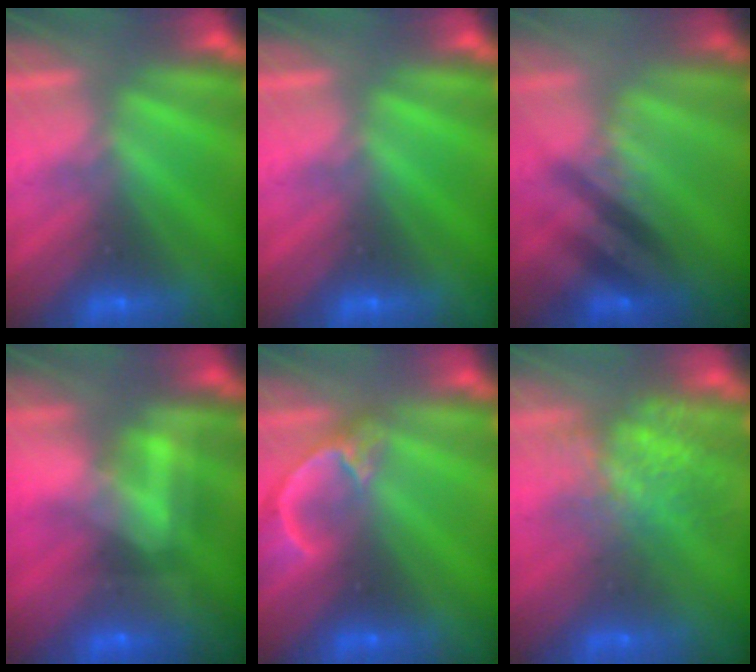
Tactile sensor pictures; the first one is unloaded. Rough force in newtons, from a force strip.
{"total": 0.0}
{"total": 2.5}
{"total": 4.8}
{"total": 5.0}
{"total": 7.4}